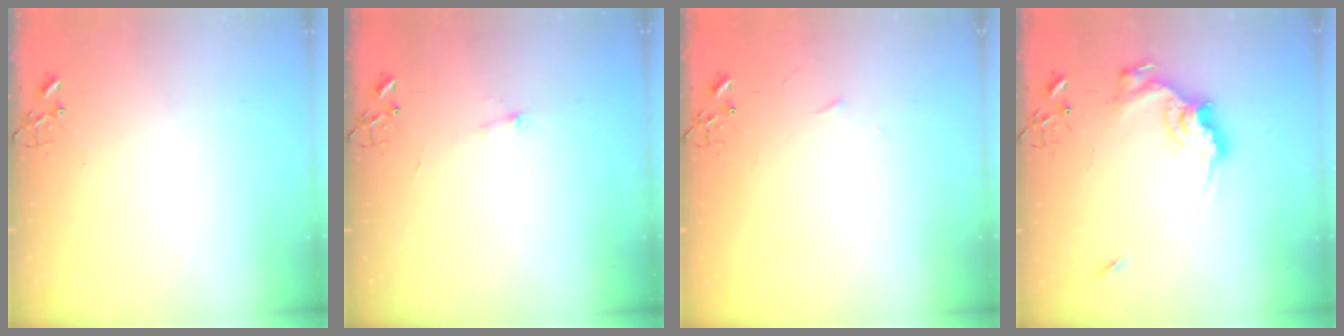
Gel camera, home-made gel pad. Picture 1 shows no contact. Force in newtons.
{"total": 4.1, "press": 4.0, "slide": 0.6}
{"total": 3.4, "press": 3.3, "slide": 0.4}
{"total": 14.8, "press": 14.8, "slide": 0.8}